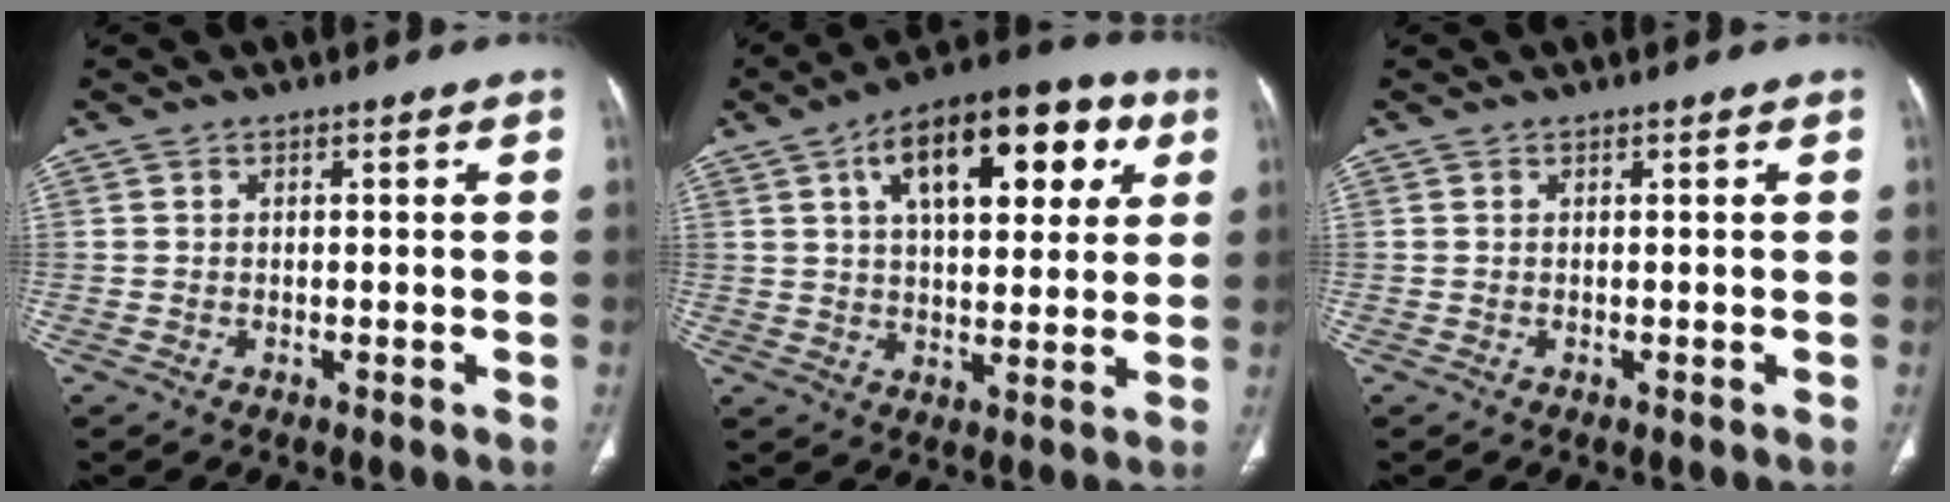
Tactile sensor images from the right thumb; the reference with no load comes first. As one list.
[{"total": 20.6, "force": [7.6, 10.0, 16.3], "torque": [-0.204, 0.011, 0.111]}, {"total": 0.0}]